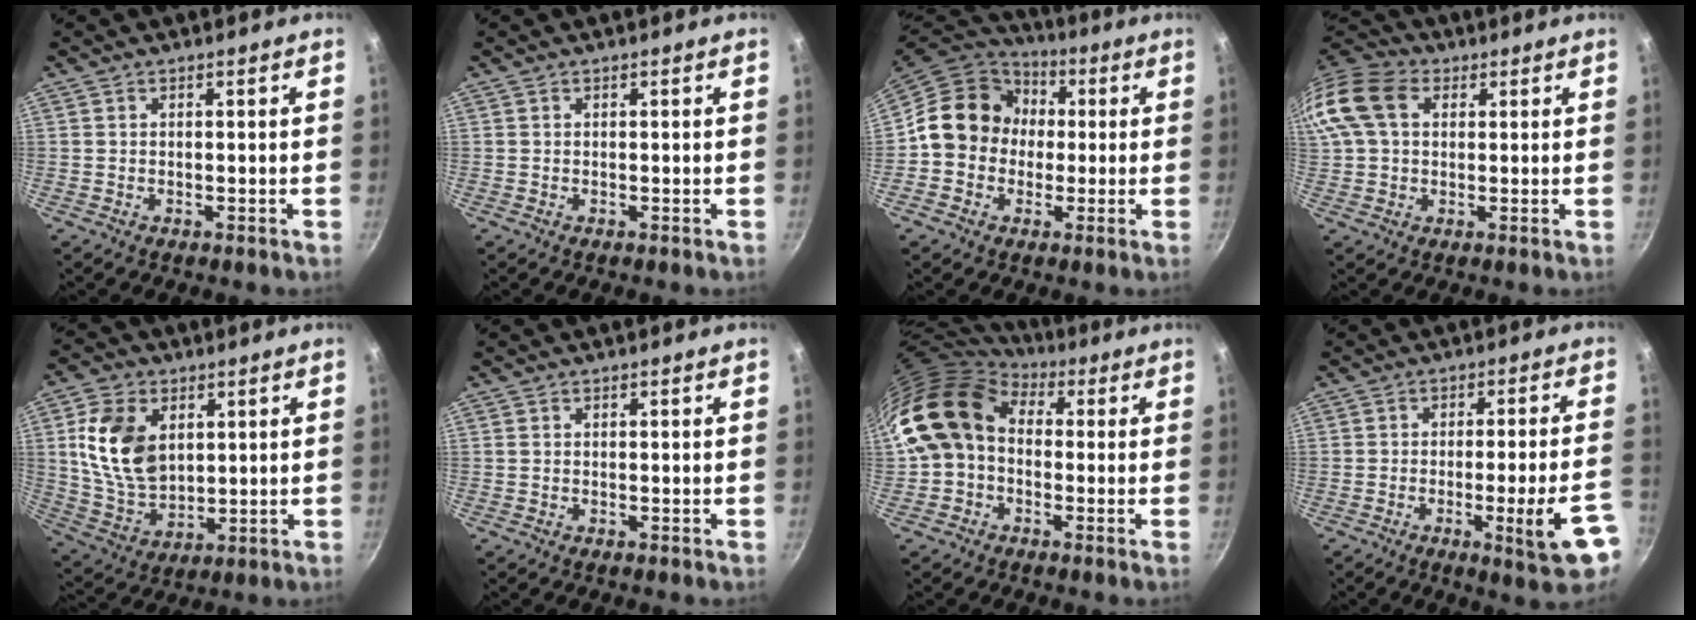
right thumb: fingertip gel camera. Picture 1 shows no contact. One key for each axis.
{"total": 0.0}
{"total": 13.7, "fx": 0.5, "fy": 12.2, "fz": 6.1, "tx": -0.060, "ty": 0.033, "tz": -0.009}
{"total": 14.1, "fx": 3.5, "fy": 10.2, "fz": 9.0, "tx": -0.185, "ty": 0.026, "tz": 0.050}
{"total": 14.5, "fx": 3.6, "fy": 9.9, "fz": 10.0, "tx": -0.167, "ty": -0.020, "tz": 0.078}
{"total": 0.0}
{"total": 13.4, "fx": 0.9, "fy": 10.4, "fz": 8.3, "tx": -0.132, "ty": 0.031, "tz": -0.001}
{"total": 11.2, "fx": -4.4, "fy": 1.6, "fz": 10.2, "tx": -0.129, "ty": 0.018, "tz": -0.054}